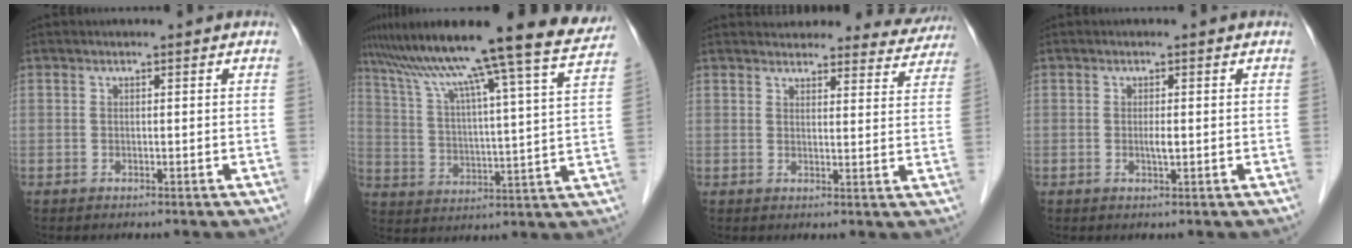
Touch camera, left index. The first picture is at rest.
{"total": 23.6, "force": [20.1, -1.9, 12.2], "torque": [-0.205, -0.029, 0.283]}
{"total": 17.4, "force": [16.7, 4.3, 2.4], "torque": [-0.007, -0.011, 0.181]}
{"total": 1.2, "force": [-0.1, 0.2, 1.2], "torque": [-0.023, -0.001, -0.001]}